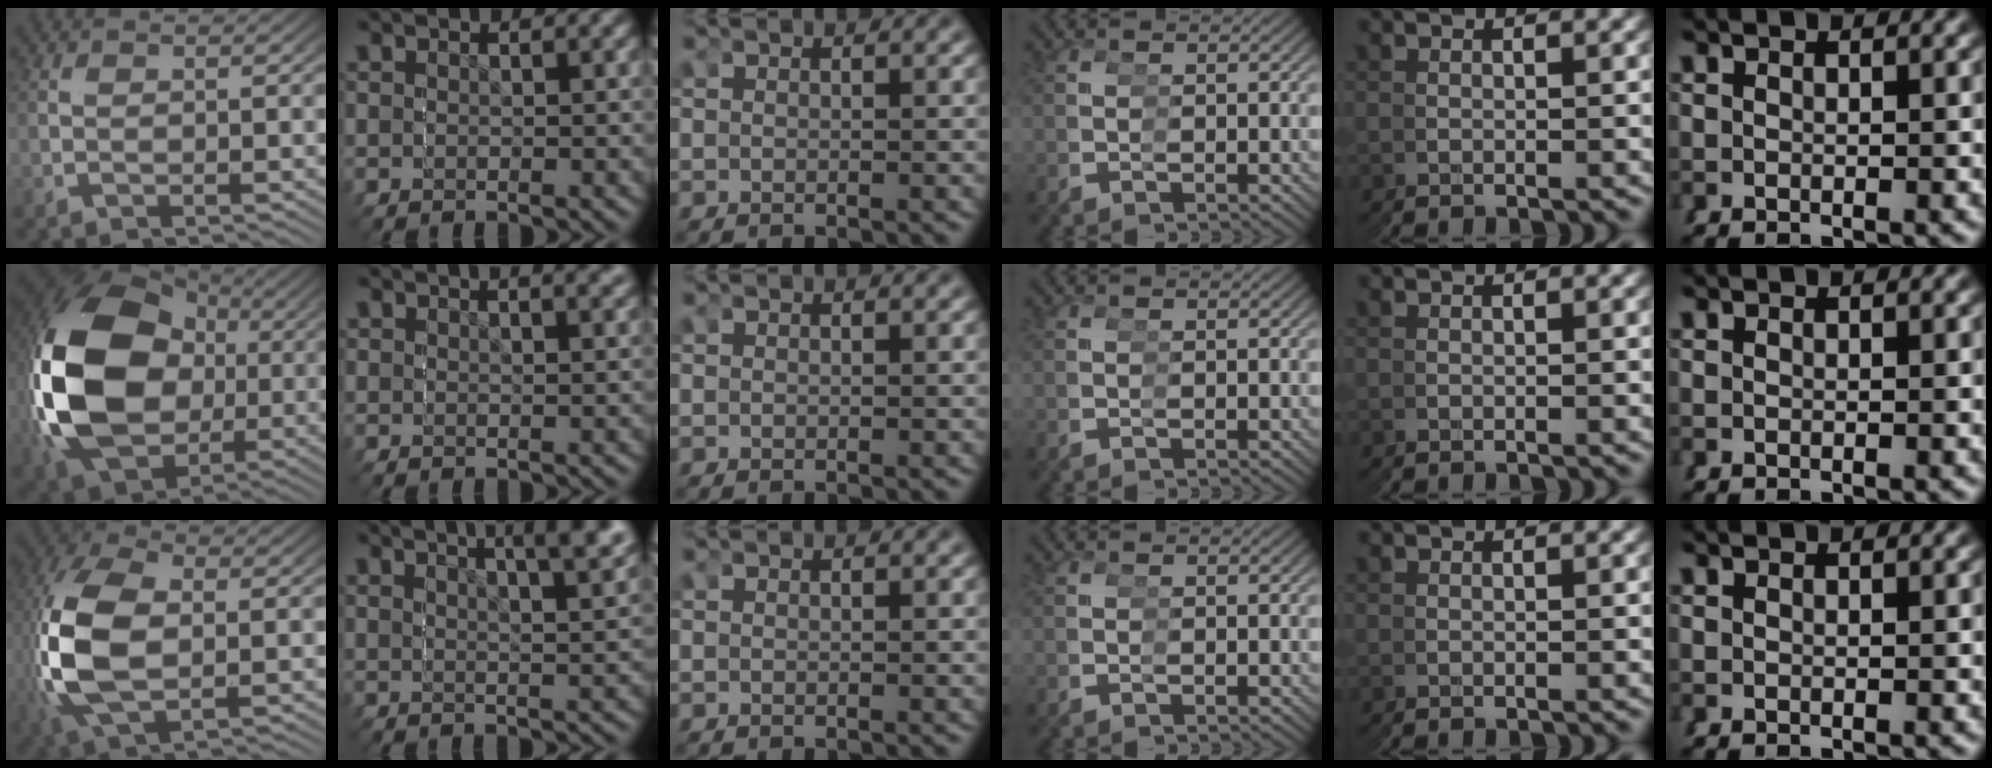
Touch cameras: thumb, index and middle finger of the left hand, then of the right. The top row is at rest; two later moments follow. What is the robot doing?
{"motion": "grasp_and_lifting", "object": "markers"}